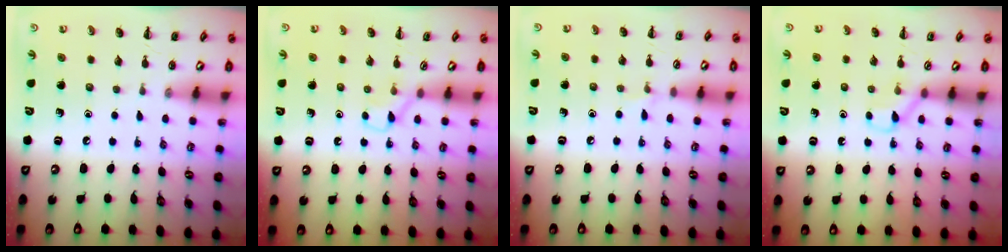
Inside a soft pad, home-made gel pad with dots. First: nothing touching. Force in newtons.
{"total": 3.7, "press": 3.5, "slide": 1.2}
{"total": 4.4, "press": 4.1, "slide": 1.6}
{"total": 4.0, "press": 3.7, "slide": 1.5}